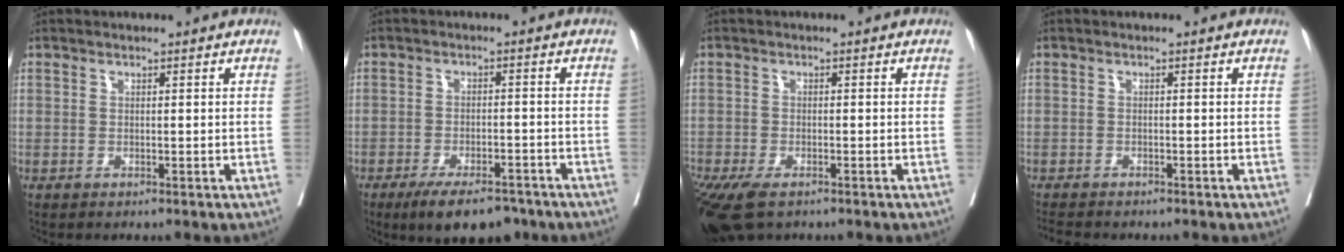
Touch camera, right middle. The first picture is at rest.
{"total": 8.8, "force": [-6.7, 3.1, 4.8], "torque": [-0.074, -0.006, -0.106]}
{"total": 10.0, "force": [-6.9, 3.9, 6.1], "torque": [-0.130, -0.022, -0.113]}
{"total": 4.1, "force": [-3.7, 0.8, 1.5], "torque": [-0.029, -0.012, -0.058]}